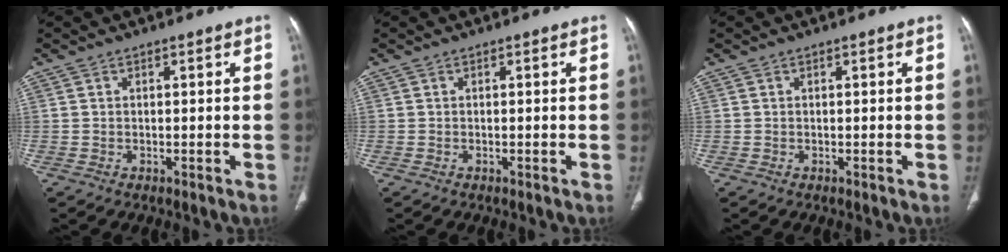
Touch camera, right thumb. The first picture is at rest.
{"total": 0.0}
{"total": 0.0}